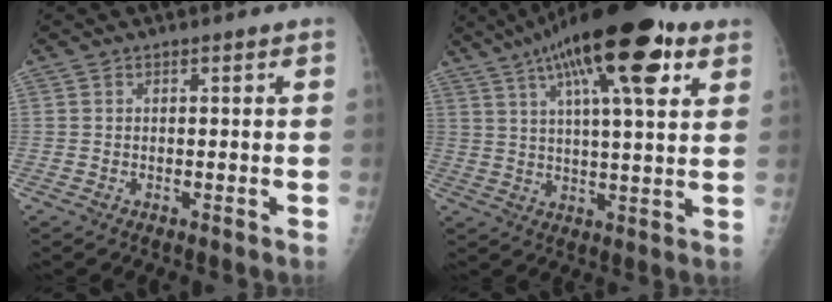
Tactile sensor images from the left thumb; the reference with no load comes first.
{"total": 21.1, "force": [10.7, 6.0, 17.1], "torque": [-0.267, -0.006, 0.164]}